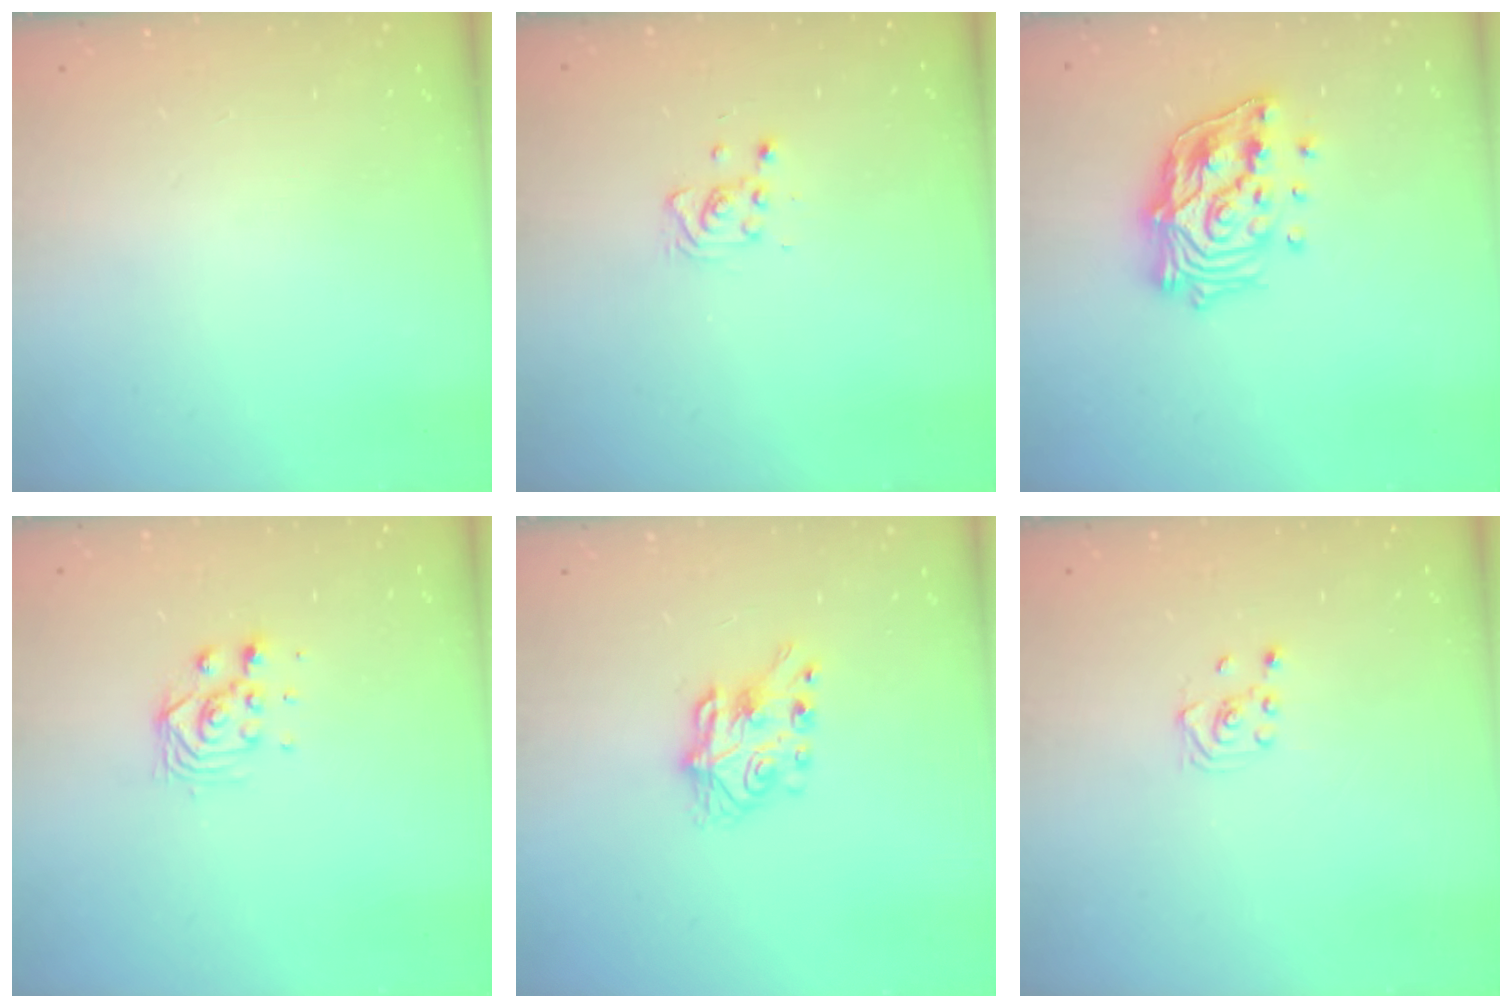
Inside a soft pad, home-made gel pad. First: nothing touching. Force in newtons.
{"total": 4.7, "press": 4.6, "slide": 1.1}
{"total": 16.8, "press": 16.6, "slide": 2.6}
{"total": 3.9, "press": 3.8, "slide": 0.8}
{"total": 6.9, "press": 6.9, "slide": 0.3}
{"total": 1.9, "press": 1.7, "slide": 0.8}